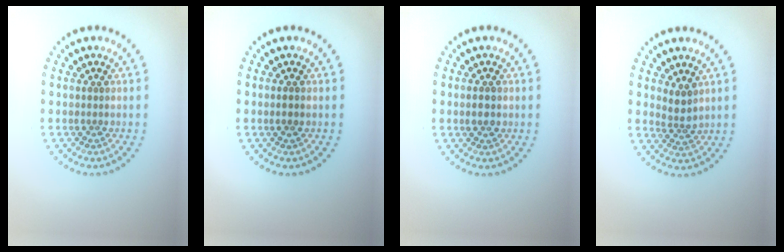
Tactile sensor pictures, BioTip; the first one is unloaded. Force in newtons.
{"total": 1.0, "press": 0.9, "slide": 0.4}
{"total": 1.0, "press": 1.0, "slide": 0.0}
{"total": 1.8, "press": 1.3, "slide": 1.2}